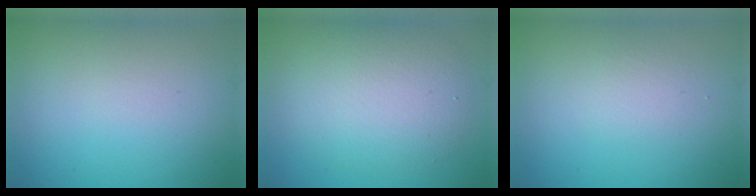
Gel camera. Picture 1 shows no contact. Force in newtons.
{"total": 5.2, "press": 5.2, "slide": 0.6}
{"total": 1.2, "press": 1.2, "slide": 0.0}